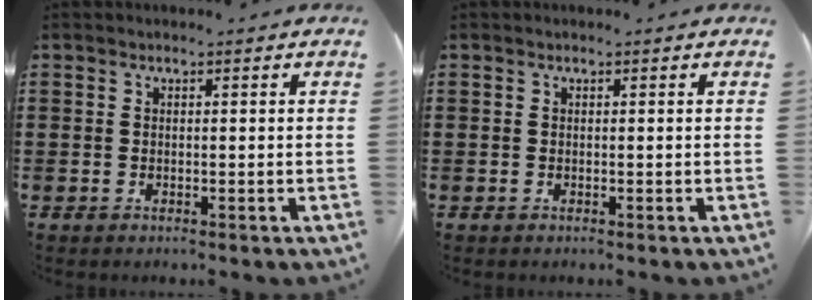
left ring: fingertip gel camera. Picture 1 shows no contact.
{"total": 0.0}